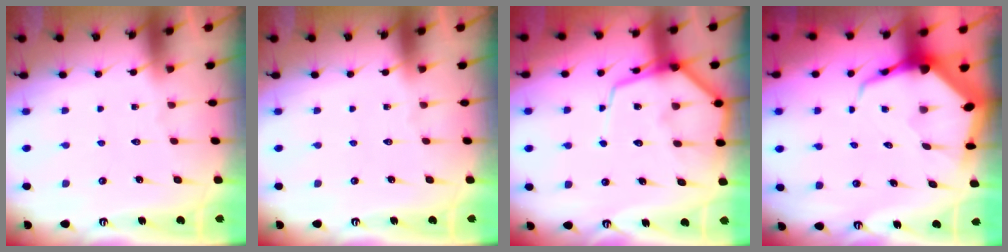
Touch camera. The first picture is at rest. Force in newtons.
{"total": 0.0}
{"total": 10.7, "press": 10.6, "slide": 1.2}
{"total": 7.8, "press": 7.8, "slide": 0.8}